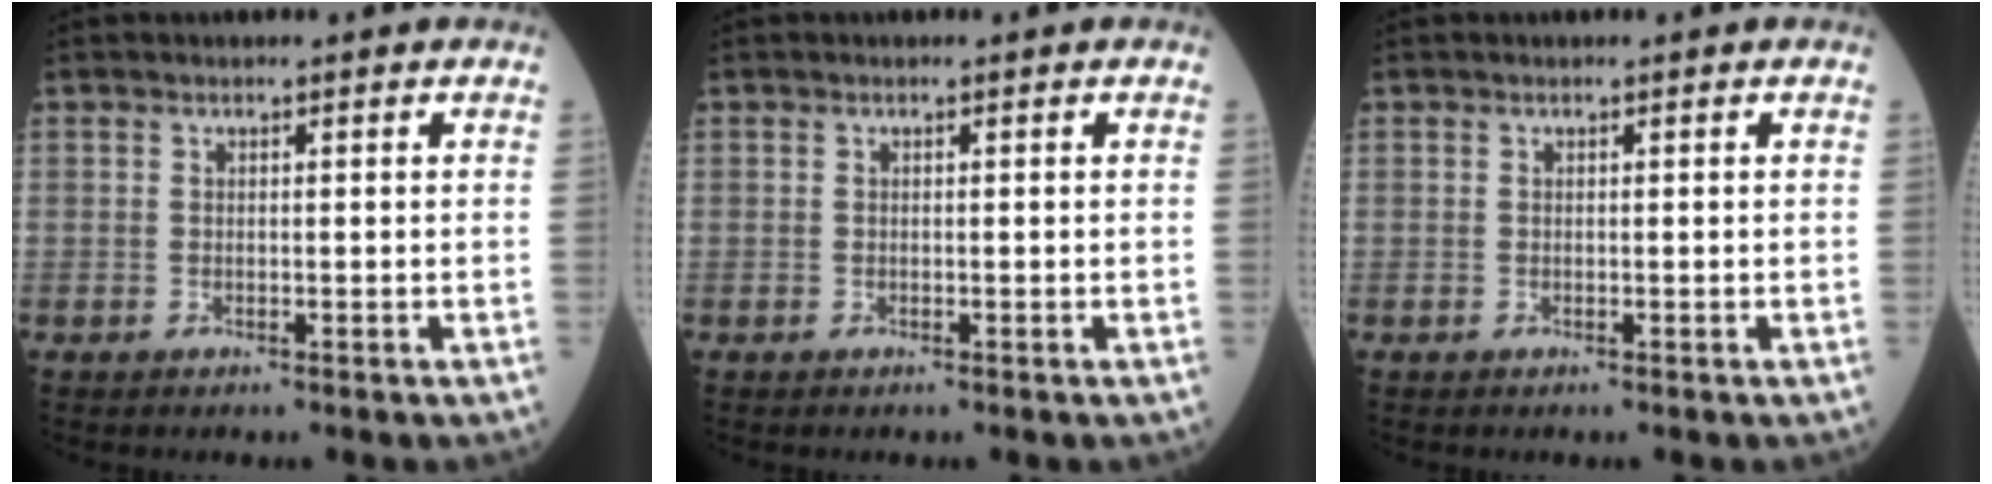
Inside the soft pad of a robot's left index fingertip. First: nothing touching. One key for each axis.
{"total": 0.0}
{"total": 0.0}